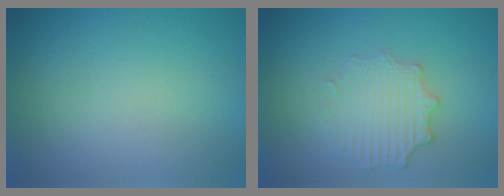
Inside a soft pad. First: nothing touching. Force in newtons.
{"total": 2.7, "press": 2.6, "slide": 0.5}